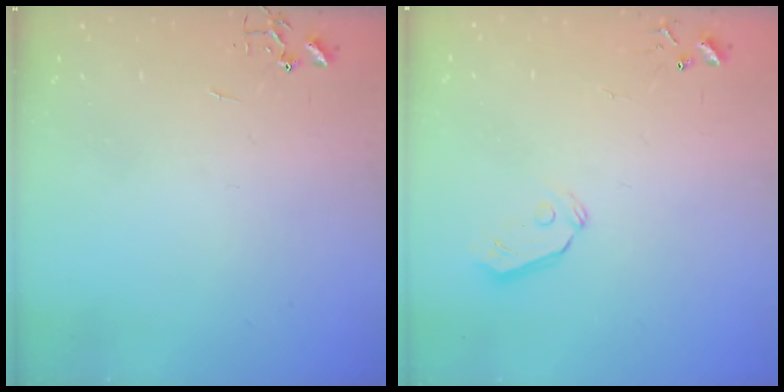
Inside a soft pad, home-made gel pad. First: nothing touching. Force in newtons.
{"total": 5.8, "press": 5.8, "slide": 0.5}